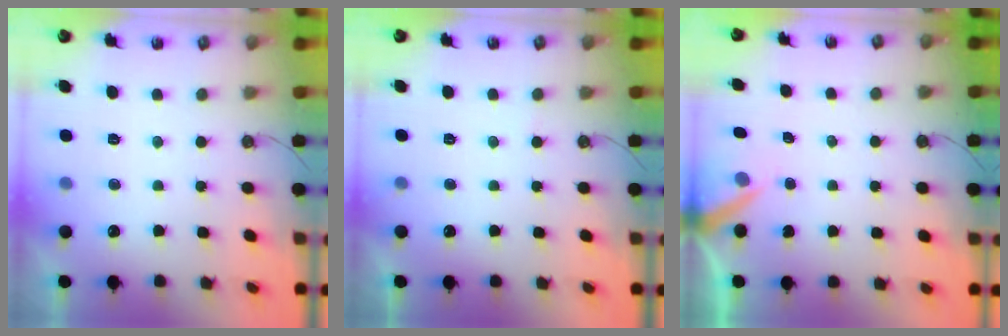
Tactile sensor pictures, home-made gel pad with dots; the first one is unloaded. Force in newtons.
{"total": 4.0, "press": 4.0, "slide": 0.3}
{"total": 4.1, "press": 4.1, "slide": 0.4}